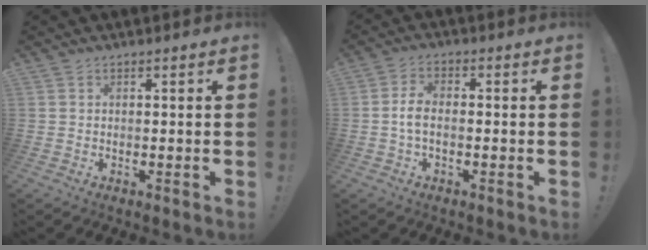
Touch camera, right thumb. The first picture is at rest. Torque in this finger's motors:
{"motor_torque": [-0.16, 0.03, 0.01, 0.01, 0.13]}